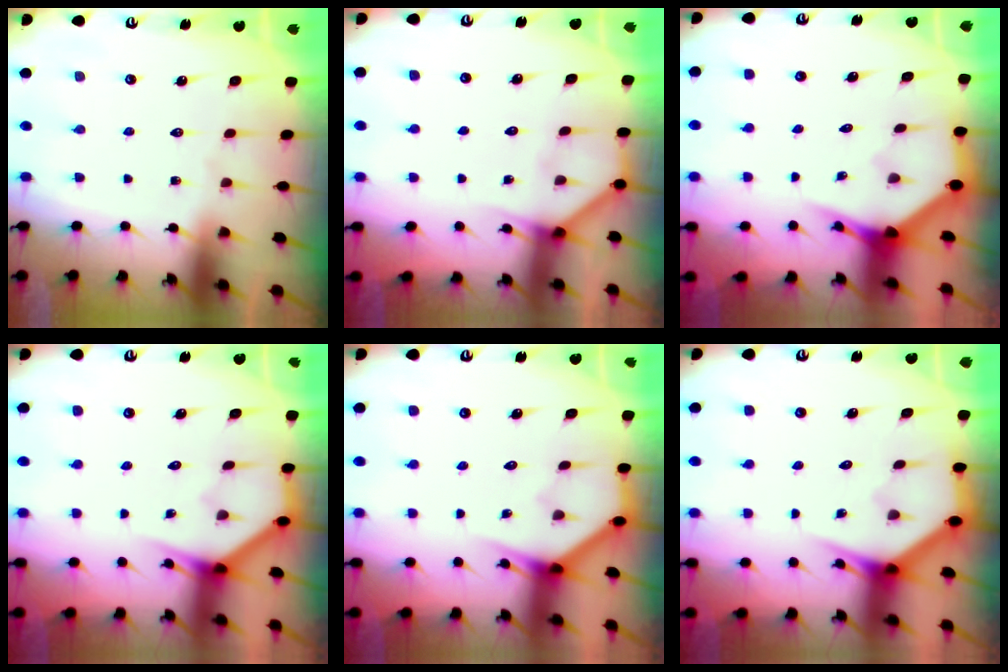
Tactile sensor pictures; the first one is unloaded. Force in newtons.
{"total": 3.5, "press": 3.5, "slide": 0.2}
{"total": 3.9, "press": 3.9, "slide": 0.2}
{"total": 3.7, "press": 3.7, "slide": 0.3}
{"total": 3.7, "press": 3.7, "slide": 0.3}
{"total": 3.6, "press": 3.6, "slide": 0.3}